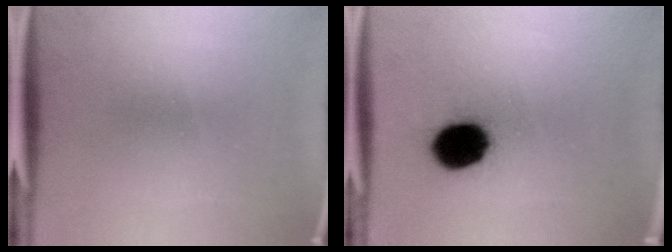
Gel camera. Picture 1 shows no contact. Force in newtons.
{"total": 13.6}